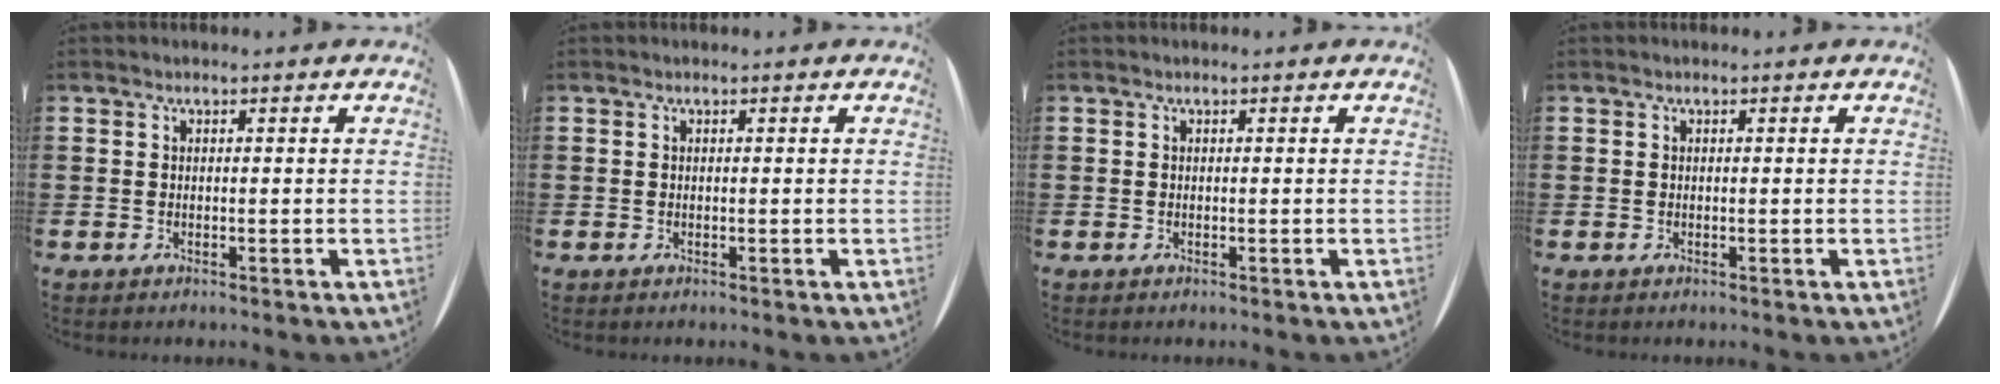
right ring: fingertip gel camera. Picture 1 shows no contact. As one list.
[{"total": 0.0}, {"total": 0.0}, {"total": 0.0}]